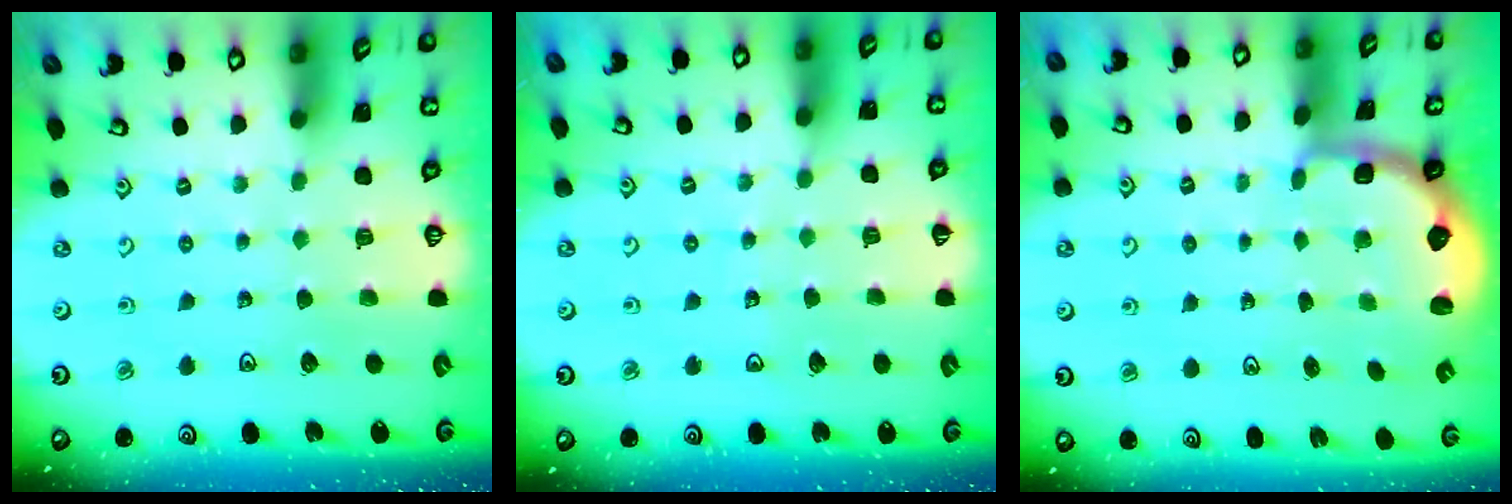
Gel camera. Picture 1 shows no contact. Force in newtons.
{"total": 4.0, "press": 4.0, "slide": 0.4}
{"total": 2.3, "press": 1.7, "slide": 1.5}